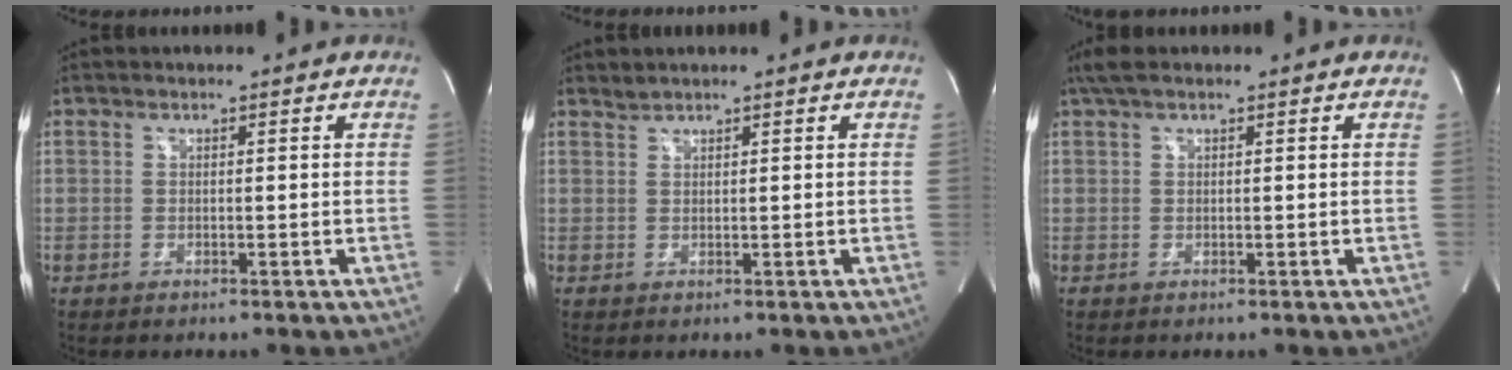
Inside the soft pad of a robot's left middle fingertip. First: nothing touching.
{"total": 0.9, "force": [0.9, -0.1, -0.1], "torque": [-0.005, 0.003, 0.023]}
{"total": 3.0, "force": [2.1, 0.8, 1.9], "torque": [-0.045, 0.028, 0.043]}